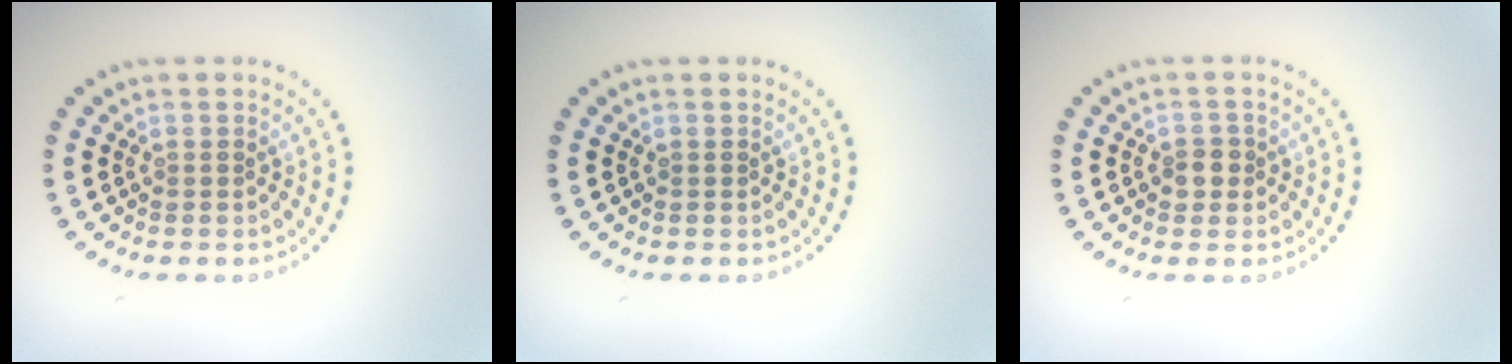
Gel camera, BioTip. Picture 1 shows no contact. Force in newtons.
{"total": 0.0}
{"total": 1.6, "press": 1.5, "slide": 0.5}